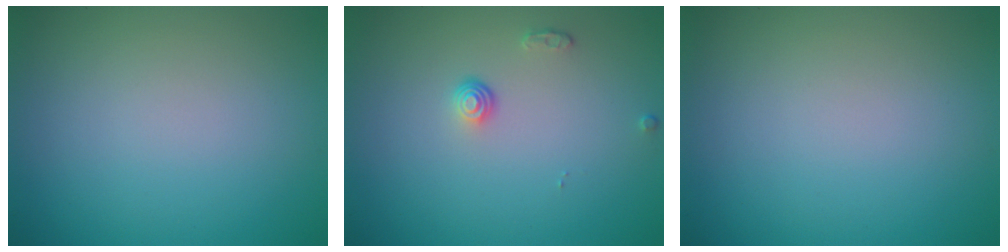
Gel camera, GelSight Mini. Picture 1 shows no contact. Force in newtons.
{"total": 1.1, "press": 0.8, "slide": 0.8}
{"total": 0.0}